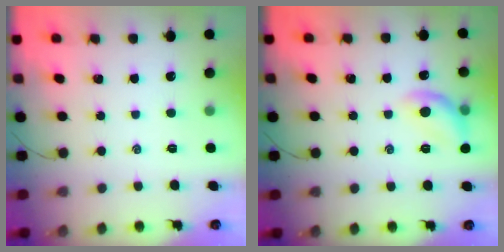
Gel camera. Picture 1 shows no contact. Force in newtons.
{"total": 10.4, "press": 10.4, "slide": 0.7}